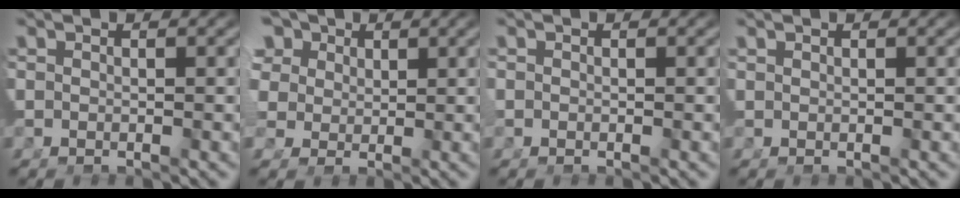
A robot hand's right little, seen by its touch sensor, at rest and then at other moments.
{"total": 7.5, "force": [2.7, 5.7, 4.0], "torque": [-0.097, -0.018, 0.056]}
{"total": 1.1, "force": [-0.2, 0.9, 0.6], "torque": [-0.023, -0.005, -0.003]}
{"total": 0.6, "force": [0.5, -0.3, 0.2], "torque": [0.001, 0.003, 0.012]}